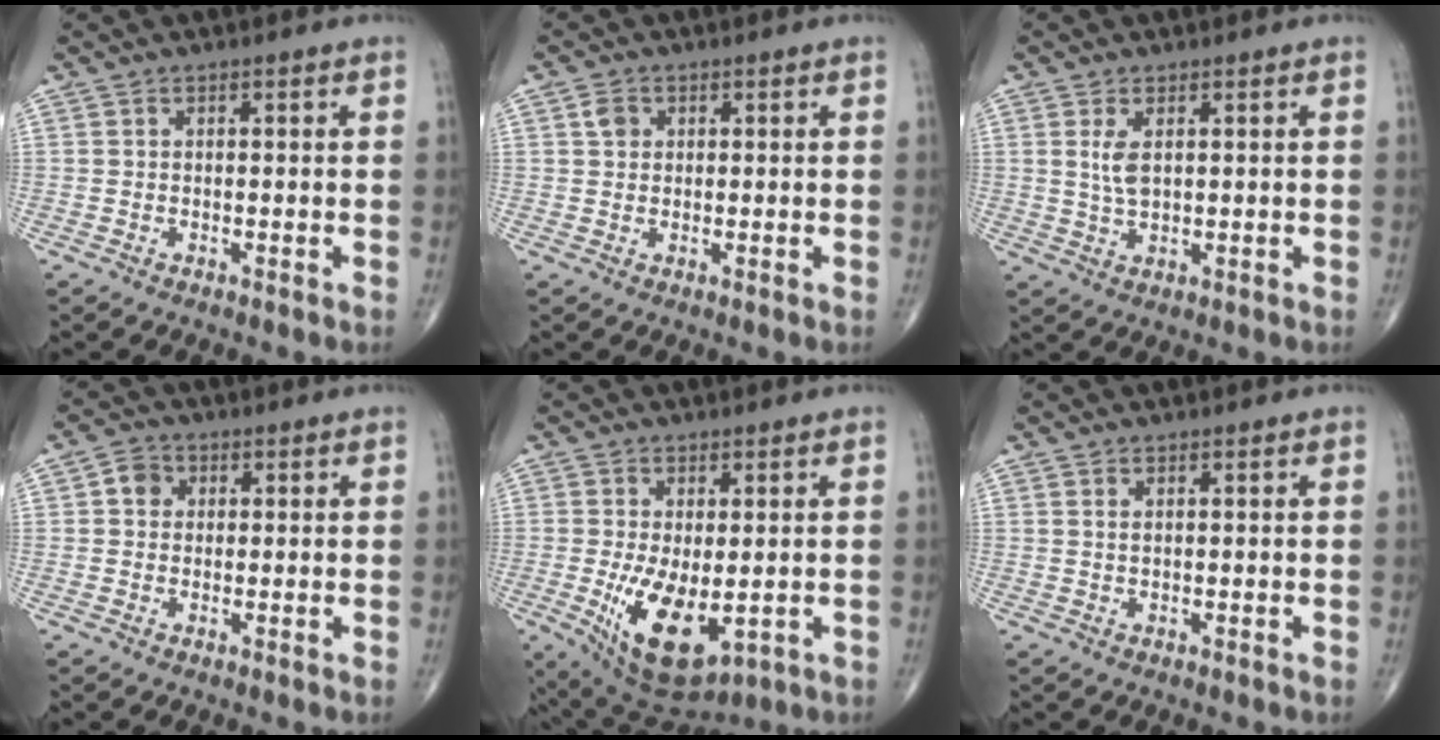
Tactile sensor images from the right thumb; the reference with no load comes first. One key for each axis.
{"total": 2.3, "fx": 0.7, "fy": 1.9, "fz": 1.1, "tx": -0.014, "ty": 0.001, "tz": 0.012}
{"total": 3.8, "fx": 1.1, "fy": 1.7, "fz": 3.2, "tx": -0.066, "ty": -0.007, "tz": 0.028}
{"total": 3.3, "fx": 0.7, "fy": 2.9, "fz": 1.4, "tx": -0.007, "ty": 0.004, "tz": 0.006}
{"total": 12.2, "fx": -2.5, "fy": 5.8, "fz": 10.5, "tx": -0.174, "ty": -0.023, "tz": -0.021}
{"total": 0.8, "fx": 0.4, "fy": 0.3, "fz": 0.6, "tx": -0.014, "ty": 0.001, "tz": 0.010}